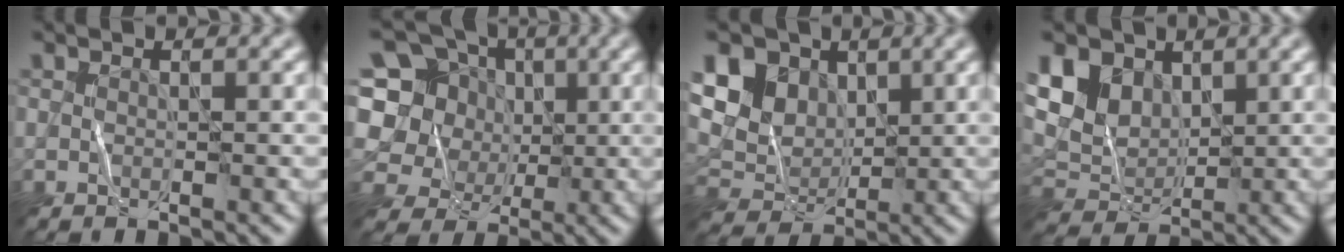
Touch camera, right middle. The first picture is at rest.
{"total": 11.1, "force": [1.0, 10.3, 4.2], "torque": [-0.133, 0.039, -0.011]}
{"total": 9.2, "force": [3.0, 7.2, 5.0], "torque": [-0.110, 0.025, 0.037]}
{"total": 5.9, "force": [2.1, 4.4, 3.3], "torque": [-0.079, 0.000, 0.038]}